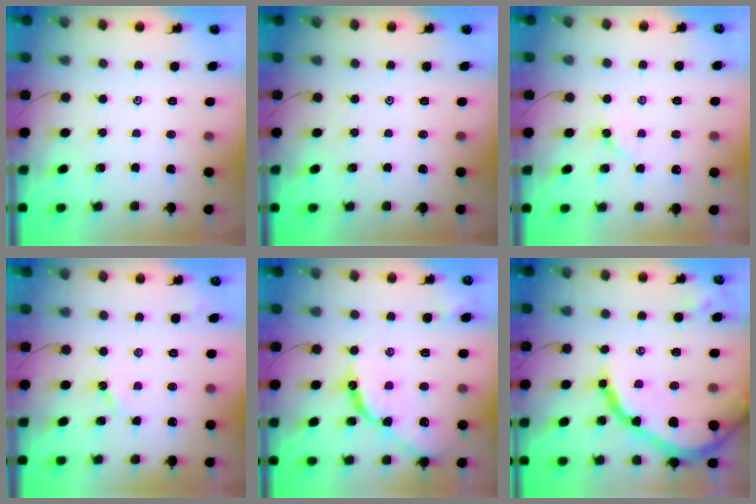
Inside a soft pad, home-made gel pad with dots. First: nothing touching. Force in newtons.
{"total": 0.0}
{"total": 3.8, "press": 3.8, "slide": 0.7}
{"total": 3.7, "press": 3.7, "slide": 0.5}
{"total": 12.3, "press": 12.2, "slide": 1.0}
{"total": 25.4, "press": 25.3, "slide": 2.5}